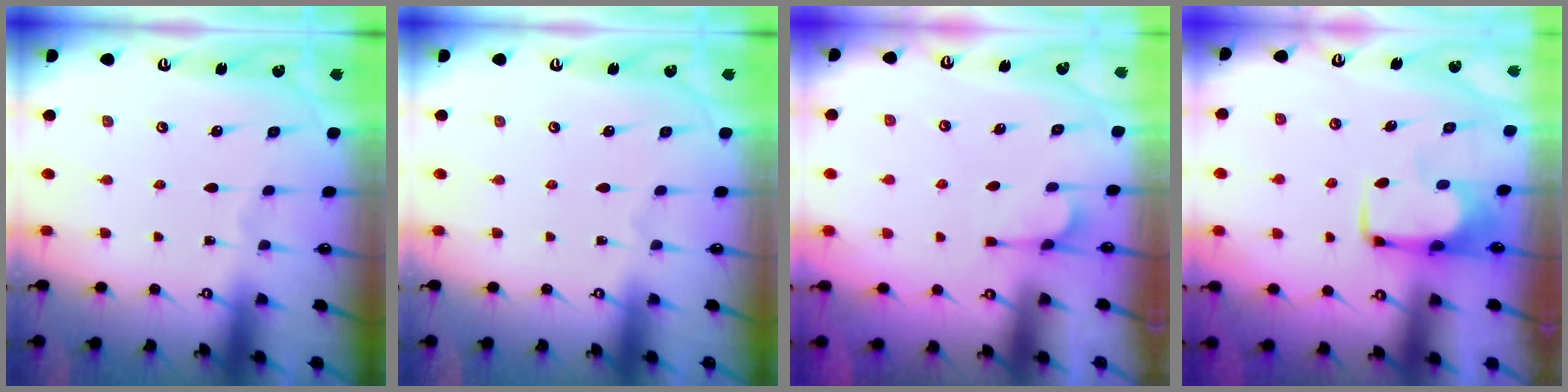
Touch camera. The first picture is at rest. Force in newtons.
{"total": 0.0}
{"total": 2.5, "press": 2.1, "slide": 1.2}
{"total": 1.7, "press": 1.6, "slide": 0.4}